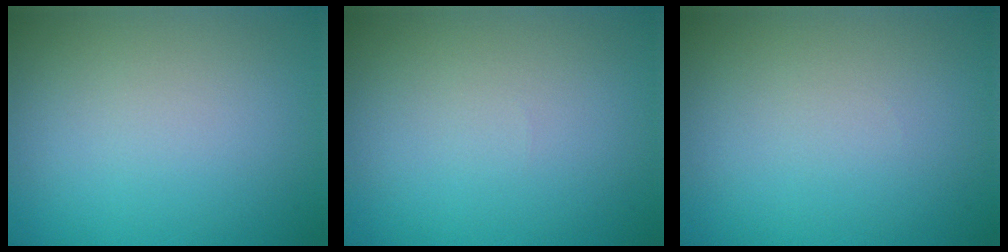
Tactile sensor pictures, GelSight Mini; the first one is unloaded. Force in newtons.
{"total": 0.0}
{"total": 0.0}